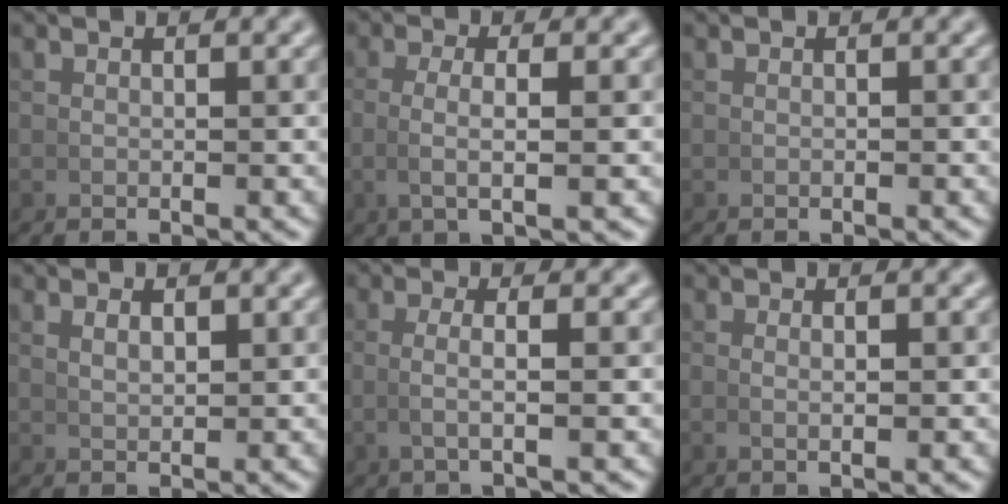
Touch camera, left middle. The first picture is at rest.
{"total": 3.4, "force": [0.3, 0.3, 3.3], "torque": [-0.067, -0.001, 0.007]}
{"total": 0.0}
{"total": 1.2, "force": [0.6, 0.3, 1.0], "torque": [-0.013, -0.001, 0.018]}
{"total": 2.6, "force": [0.1, 0.0, 2.6], "torque": [-0.053, 0.000, 0.004]}
{"total": 1.2, "force": [0.0, 0.2, 1.1], "torque": [-0.023, -0.003, 0.003]}